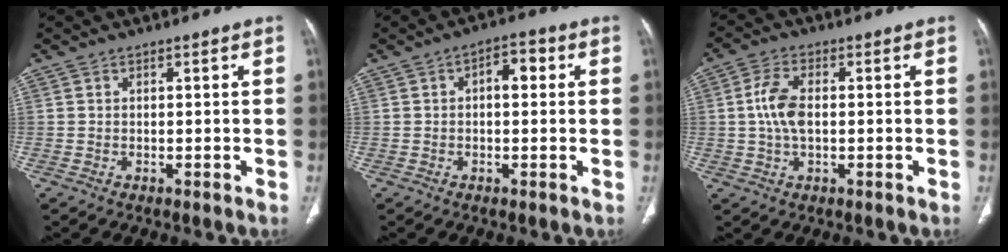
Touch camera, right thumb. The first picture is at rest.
{"total": 4.2, "force": [0.6, 2.3, 3.5], "torque": [-0.038, 0.015, 0.002]}
{"total": 6.3, "force": [0.2, 3.3, 5.4], "torque": [-0.114, 0.009, 0.000]}